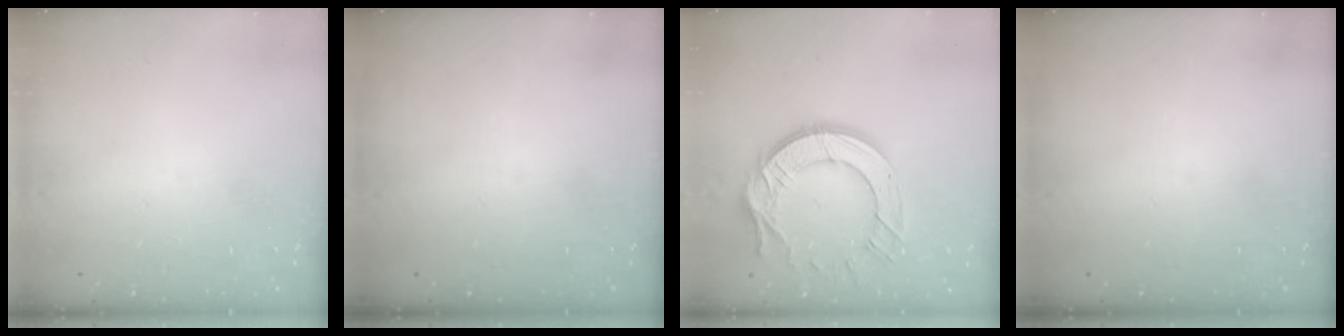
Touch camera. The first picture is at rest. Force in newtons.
{"total": 0.0}
{"total": 14.7, "press": 14.6, "slide": 1.2}
{"total": 0.0}